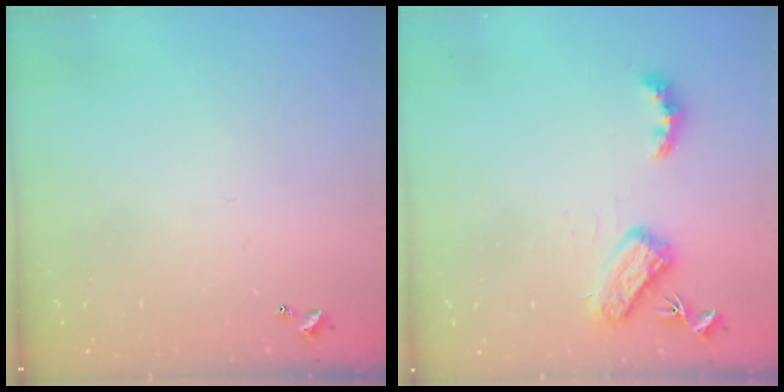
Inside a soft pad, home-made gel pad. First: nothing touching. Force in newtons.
{"total": 6.0, "press": 6.0, "slide": 0.1}